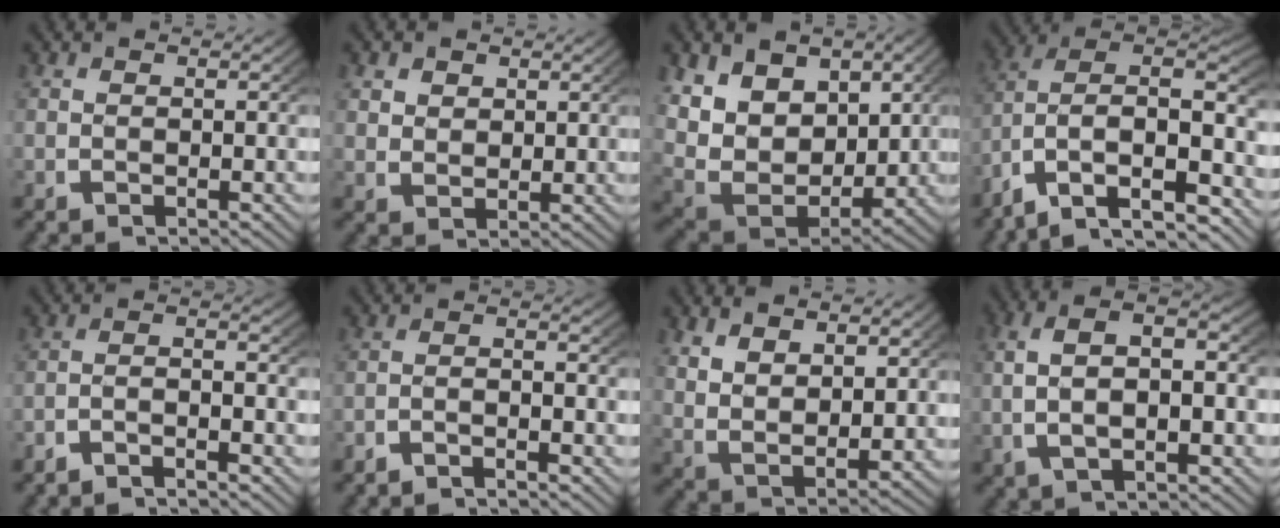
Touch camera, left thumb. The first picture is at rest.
{"total": 2.4, "force": [1.3, 1.8, 0.9], "torque": [-0.015, -0.010, 0.032]}
{"total": 12.4, "force": [0.6, 9.4, 8.1], "torque": [-0.203, -0.048, 0.022]}
{"total": 16.3, "force": [-2.2, 12.0, 10.9], "torque": [-0.211, -0.037, -0.035]}
{"total": 2.5, "force": [-2.2, 0.3, 1.1], "torque": [-0.018, 0.000, -0.048]}
{"total": 2.2, "force": [-2.0, 0.3, 0.8], "torque": [-0.011, 0.002, -0.046]}
{"total": 5.3, "force": [0.9, 3.6, 3.8], "torque": [-0.087, -0.022, 0.032]}
{"total": 7.4, "force": [0.6, 4.2, 6.1], "torque": [-0.105, 0.011, 0.002]}